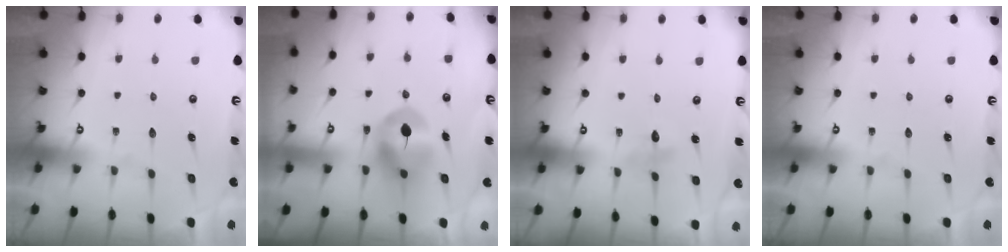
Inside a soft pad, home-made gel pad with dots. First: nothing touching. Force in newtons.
{"total": 8.8, "press": 8.8, "slide": 0.3}
{"total": 3.0, "press": 2.9, "slide": 0.3}
{"total": 0.0}